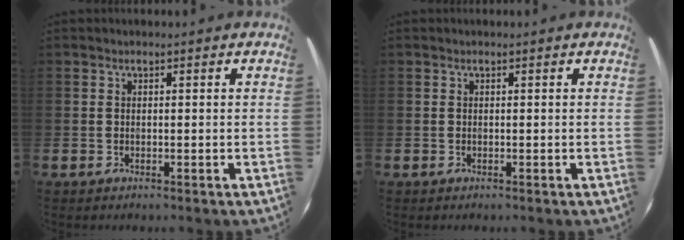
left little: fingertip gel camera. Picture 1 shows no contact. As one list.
[{"total": 0.0}]